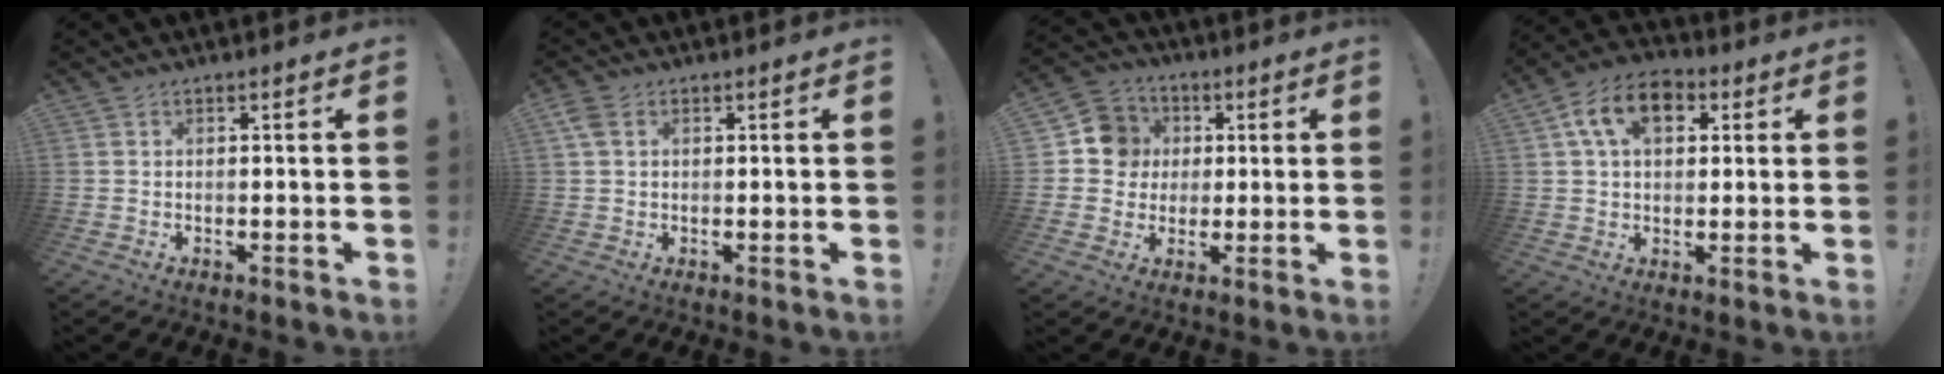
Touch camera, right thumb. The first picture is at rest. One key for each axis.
{"total": 3.1, "fx": 1.2, "fy": 1.8, "fz": 2.1, "tx": -0.037, "ty": 0.002, "tz": 0.022}
{"total": 10.8, "fx": 1.4, "fy": 10.3, "fz": 3.0, "tx": -0.032, "ty": 0.011, "tz": 0.032}
{"total": 12.0, "fx": 4.0, "fy": 7.9, "fz": 8.0, "tx": -0.128, "ty": 0.010, "tz": 0.077}